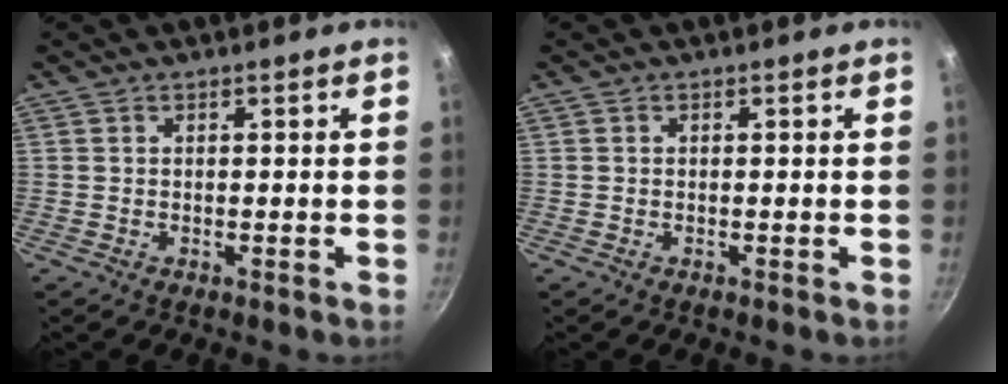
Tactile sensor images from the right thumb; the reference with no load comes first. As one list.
[{"total": 0.0}]